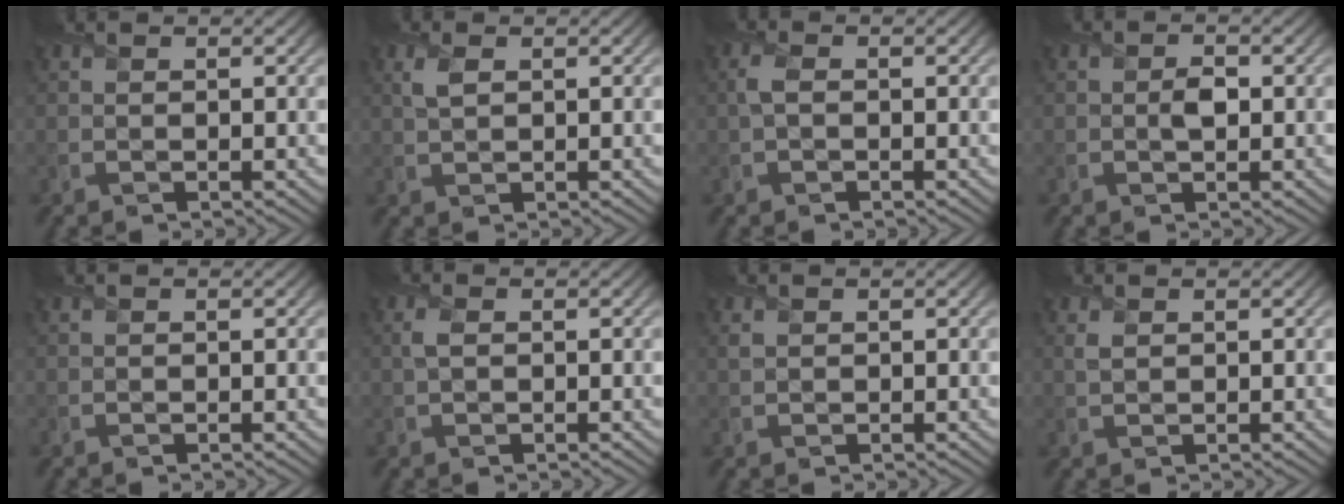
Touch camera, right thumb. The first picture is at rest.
{"total": 1.8, "force": [0.6, 0.8, 1.5], "torque": [-0.040, 0.000, 0.015]}
{"total": 1.5, "force": [0.0, 0.8, 1.3], "torque": [-0.036, 0.003, -0.003]}
{"total": 1.8, "force": [-0.1, 1.1, 1.4], "torque": [-0.024, -0.003, -0.002]}
{"total": 0.0}
{"total": 1.3, "force": [0.2, 0.6, 1.1], "torque": [-0.031, 0.002, 0.003]}
{"total": 0.7, "force": [0.4, 0.4, 0.4], "torque": [-0.014, -0.002, 0.011]}
{"total": 1.0, "force": [0.5, 0.5, 0.6], "torque": [-0.020, -0.002, 0.014]}